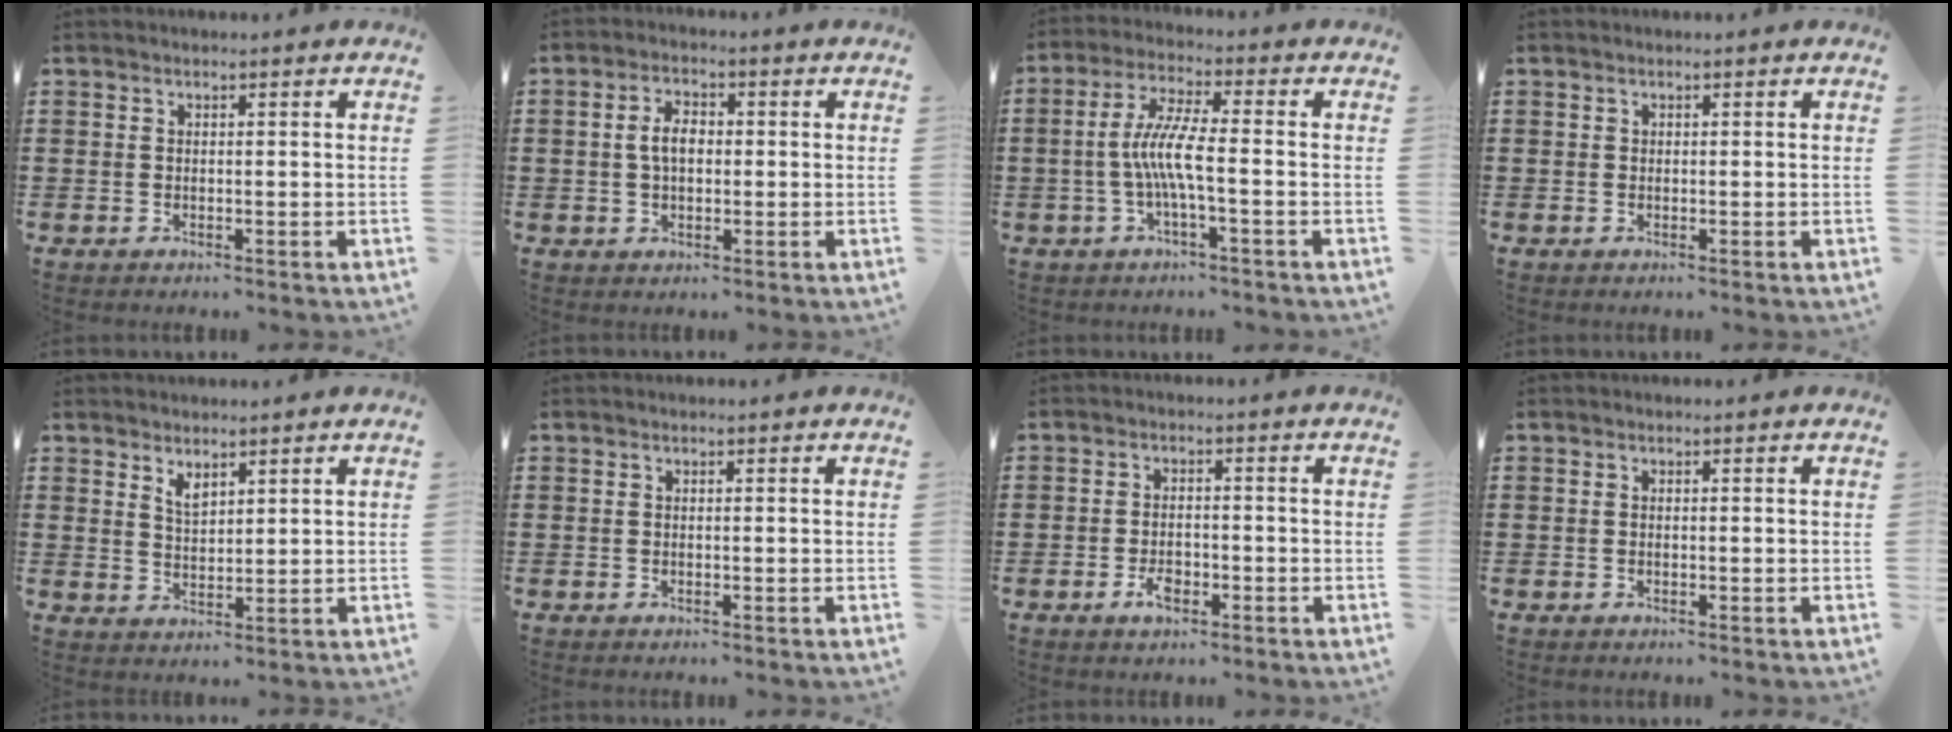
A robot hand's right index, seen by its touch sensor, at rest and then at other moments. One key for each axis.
{"total": 4.1, "fx": 0.1, "fy": 2.2, "fz": 3.5, "tx": -0.078, "ty": 0.004, "tz": -0.001}
{"total": 6.9, "fx": -1.3, "fy": 0.7, "fz": 6.7, "tx": -0.147, "ty": -0.013, "tz": -0.033}
{"total": 0.0}
{"total": 2.6, "fx": 2.1, "fy": 0.9, "fz": 1.2, "tx": -0.028, "ty": -0.001, "tz": 0.039}
{"total": 0.0}
{"total": 3.3, "fx": -1.5, "fy": 1.6, "fz": 2.5, "tx": -0.052, "ty": 0.001, "tz": -0.028}
{"total": 0.0}